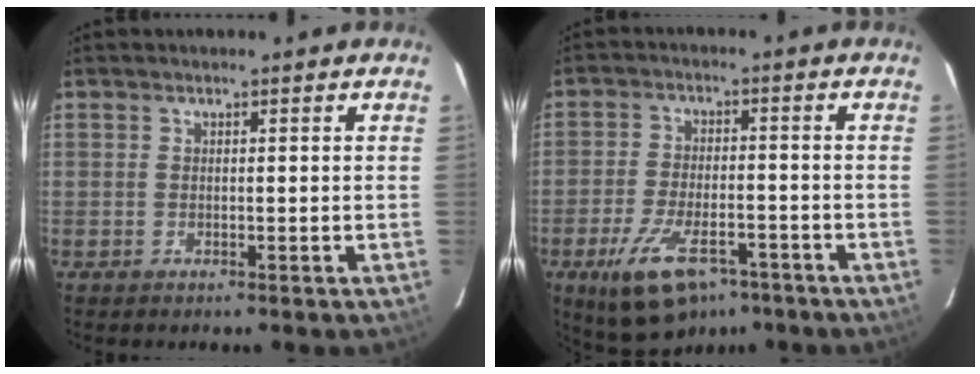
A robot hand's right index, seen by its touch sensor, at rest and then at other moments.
{"total": 13.4, "force": [-8.3, 5.9, 8.7], "torque": [-0.180, -0.025, -0.137]}